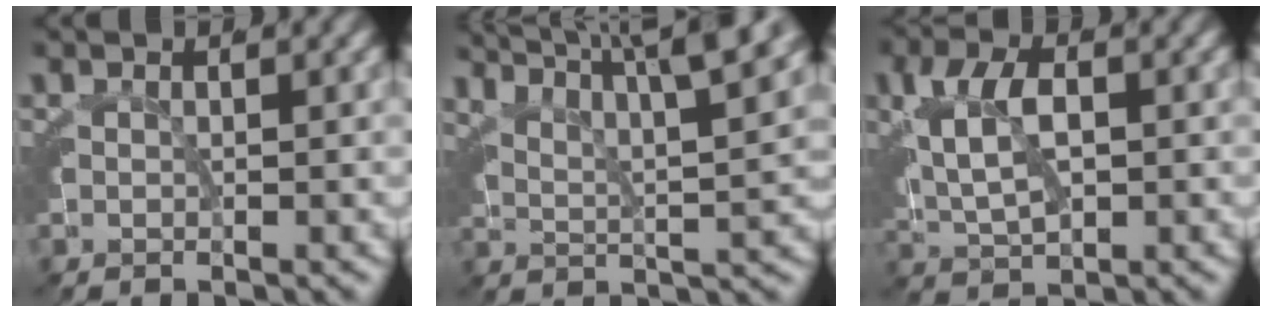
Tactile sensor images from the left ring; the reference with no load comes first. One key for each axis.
{"total": 10.4, "fx": 7.1, "fy": 4.6, "fz": 6.1, "tx": -0.067, "ty": 0.041, "tz": 0.085}
{"total": 5.3, "fx": 0.7, "fy": 3.1, "fz": 4.2, "tx": -0.083, "ty": -0.002, "tz": 0.018}